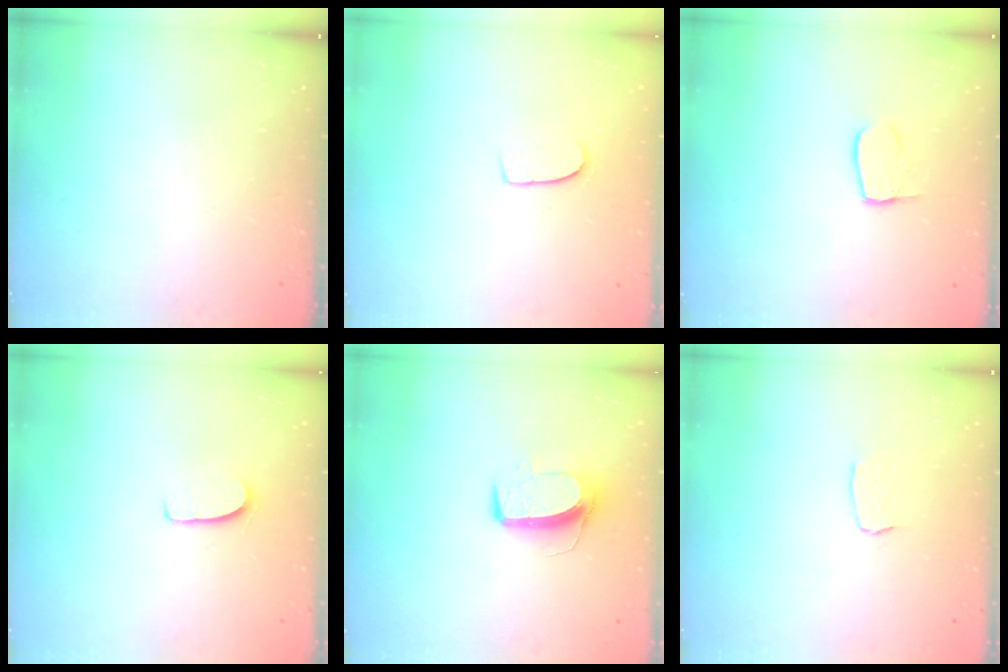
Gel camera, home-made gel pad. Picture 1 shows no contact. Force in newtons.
{"total": 7.0, "press": 7.0, "slide": 0.4}
{"total": 7.0, "press": 7.0, "slide": 0.6}
{"total": 6.6, "press": 6.5, "slide": 0.4}
{"total": 9.9, "press": 9.9, "slide": 0.4}
{"total": 3.0, "press": 3.0, "slide": 0.2}